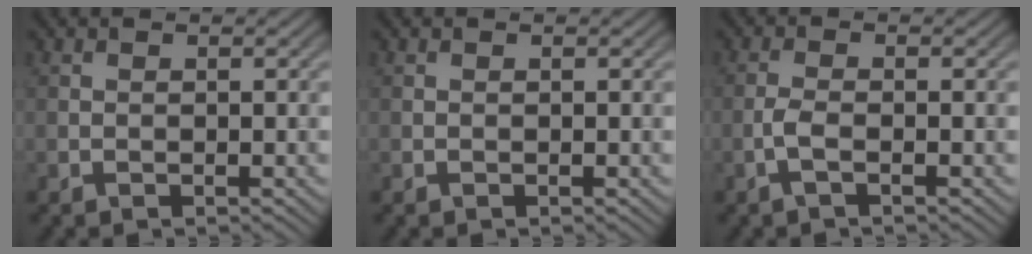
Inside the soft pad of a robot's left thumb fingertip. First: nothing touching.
{"total": 0.0}
{"total": 1.9, "force": [-0.9, 0.5, 1.6], "torque": [-0.039, 0.005, -0.026]}